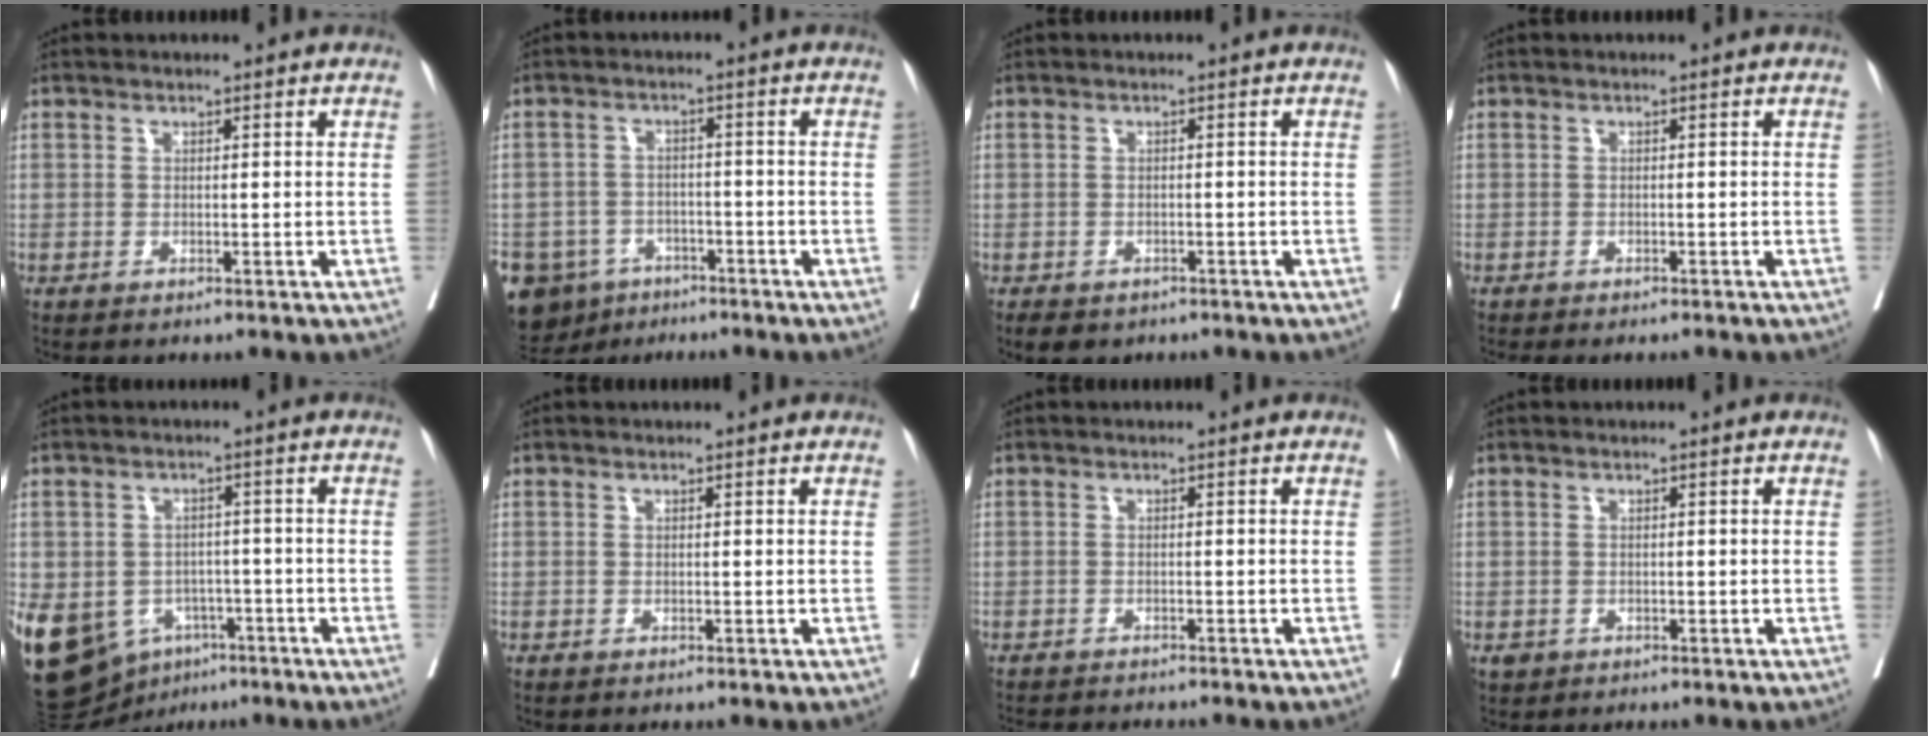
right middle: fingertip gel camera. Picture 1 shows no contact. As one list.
[{"total": 13.0, "force": [-8.0, 9.5, 3.8], "torque": [-0.109, 0.004, -0.112]}, {"total": 4.5, "force": [-3.4, 2.5, 1.6], "torque": [-0.020, -0.002, -0.042]}, {"total": 4.6, "force": [-4.1, 0.9, 1.9], "torque": [-0.013, -0.006, -0.055]}, {"total": 19.4, "force": [-8.5, 14.7, 9.3], "torque": [-0.243, 0.000, -0.113]}, {"total": 0.0}, {"total": 6.5, "force": [-6.0, 1.0, 2.3], "torque": [-0.026, -0.006, -0.085]}, {"total": 1.0, "force": [-0.4, 0.9, 0.2], "torque": [-0.004, 0.003, -0.001]}]